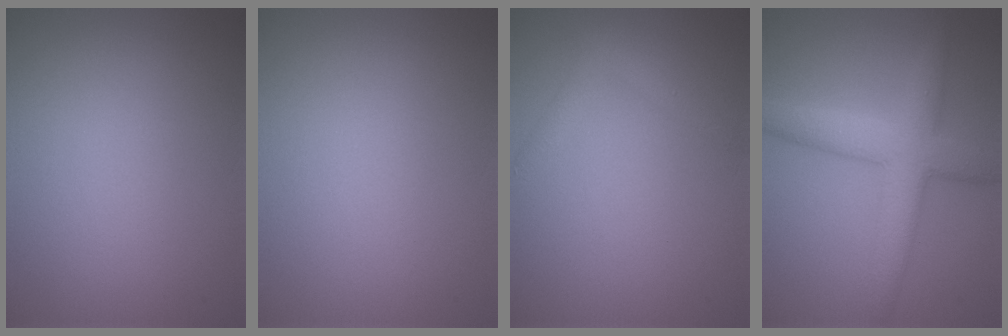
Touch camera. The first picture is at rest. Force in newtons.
{"total": 0.0}
{"total": 1.9, "press": 1.9, "slide": 0.2}
{"total": 5.3, "press": 5.3, "slide": 0.2}